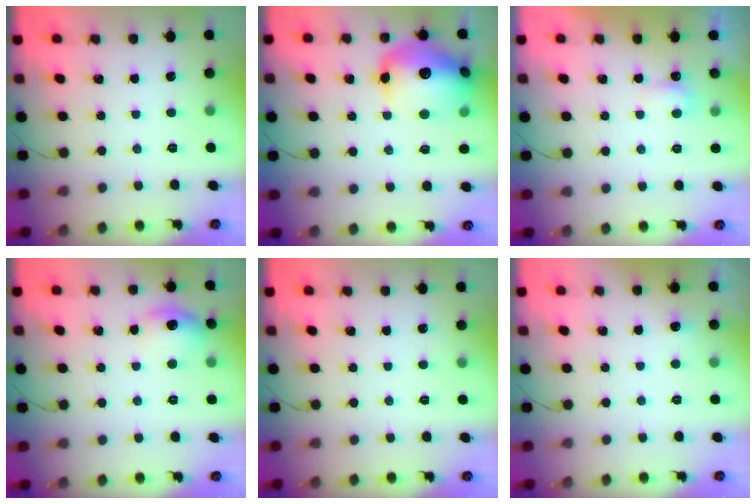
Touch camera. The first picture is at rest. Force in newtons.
{"total": 20.2, "press": 20.1, "slide": 2.6}
{"total": 3.3, "press": 3.2, "slide": 0.8}
{"total": 9.6, "press": 9.3, "slide": 2.4}
{"total": 0.0}
{"total": 11.3, "press": 2.9, "slide": 10.9}